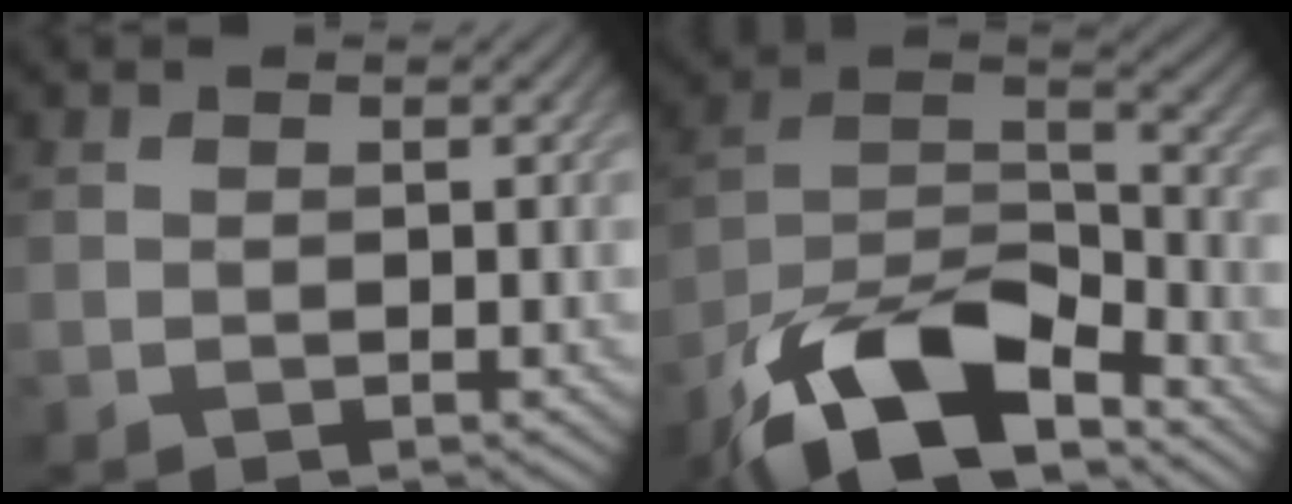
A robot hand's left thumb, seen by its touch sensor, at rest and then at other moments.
{"total": 14.9, "force": [-10.2, 5.8, 9.1], "torque": [-0.183, -0.011, -0.203]}